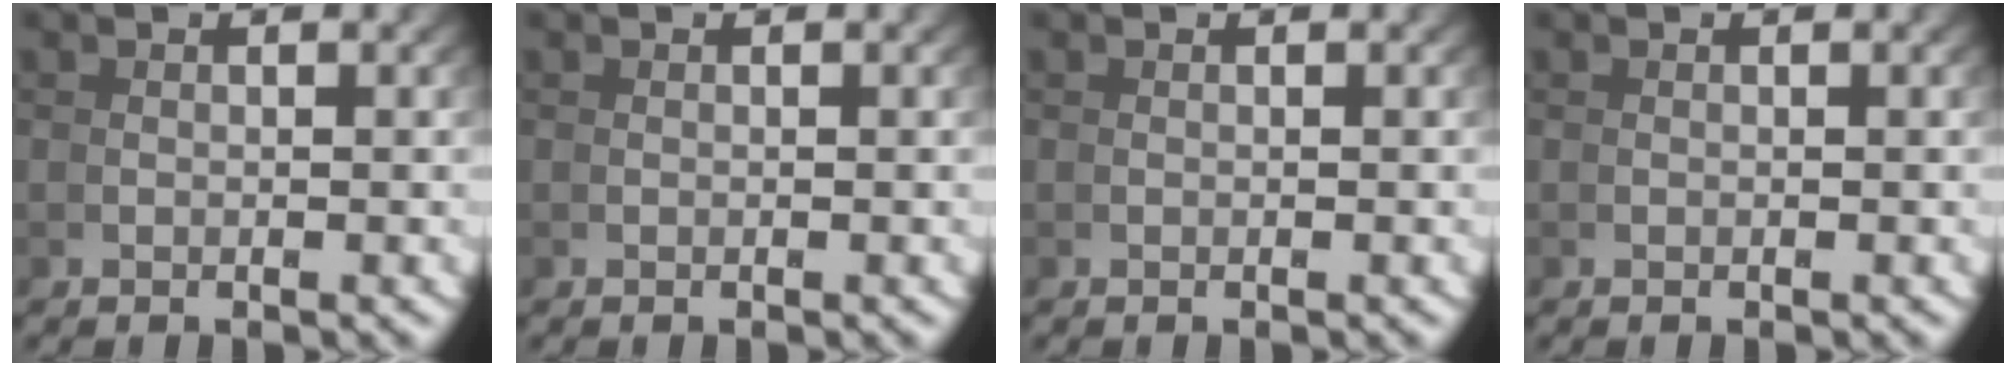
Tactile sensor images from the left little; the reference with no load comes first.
{"total": 0.0}
{"total": 0.0}
{"total": 0.0}